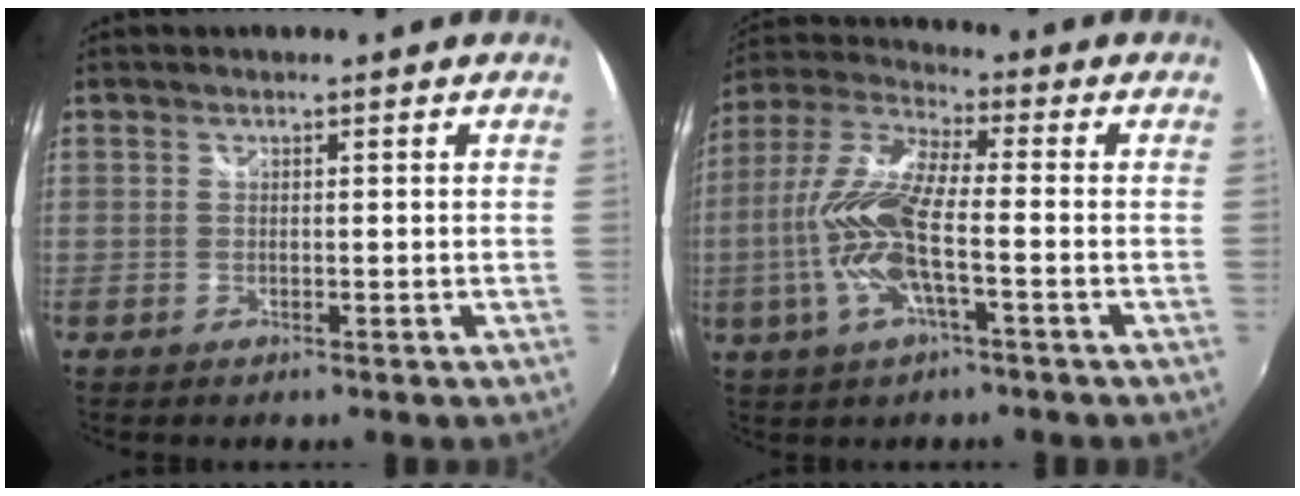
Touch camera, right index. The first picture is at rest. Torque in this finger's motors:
{"motor_torque": [1.28, -0.85, 0.91, 0.21]}